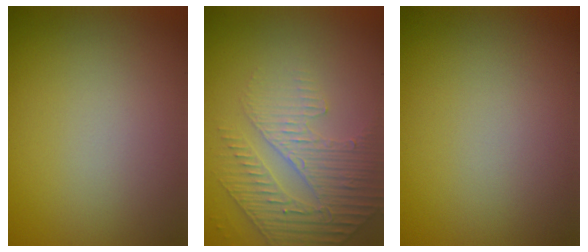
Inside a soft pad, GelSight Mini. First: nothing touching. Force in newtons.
{"total": 4.7, "press": 3.4, "slide": 3.3}
{"total": 0.0}